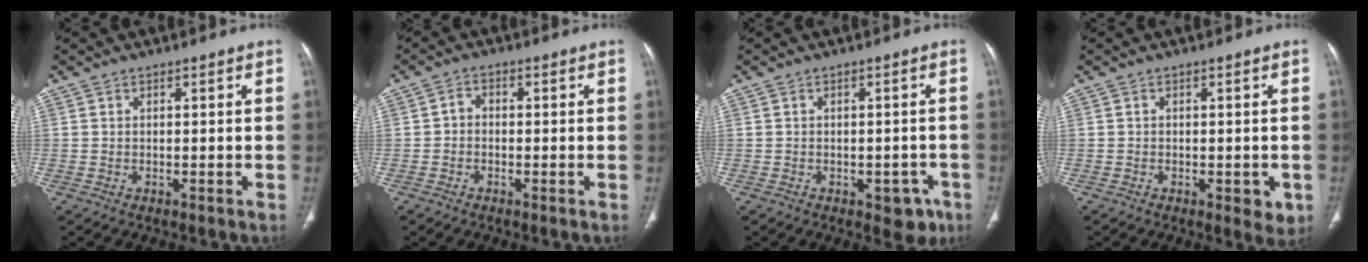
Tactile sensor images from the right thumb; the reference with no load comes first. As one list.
[{"total": 2.1, "force": [-0.4, 1.6, 1.2], "torque": [-0.014, 0.009, -0.016]}, {"total": 4.4, "force": [-2.2, 2.8, 2.6], "torque": [-0.005, 0.015, -0.022]}, {"total": 3.6, "force": [-1.1, 1.8, 2.9], "torque": [-0.019, -0.004, -0.011]}]